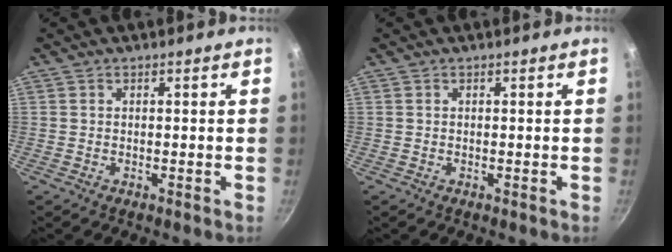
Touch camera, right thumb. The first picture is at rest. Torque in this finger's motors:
{"motor_torque": [-0.13, 0.13, 0.16, -0.01, 0.03]}